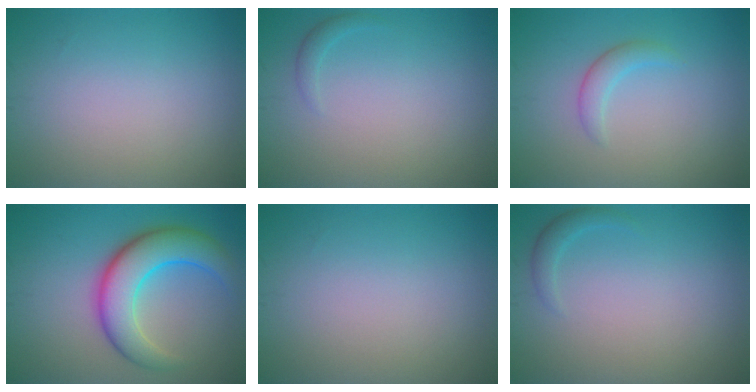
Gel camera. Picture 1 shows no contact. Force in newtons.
{"total": 0.9, "press": 0.9, "slide": 0.0}
{"total": 1.7, "press": 1.7, "slide": 0.2}
{"total": 7.2, "press": 7.2, "slide": 0.1}
{"total": 0.0}
{"total": 1.2, "press": 1.2, "slide": 0.1}